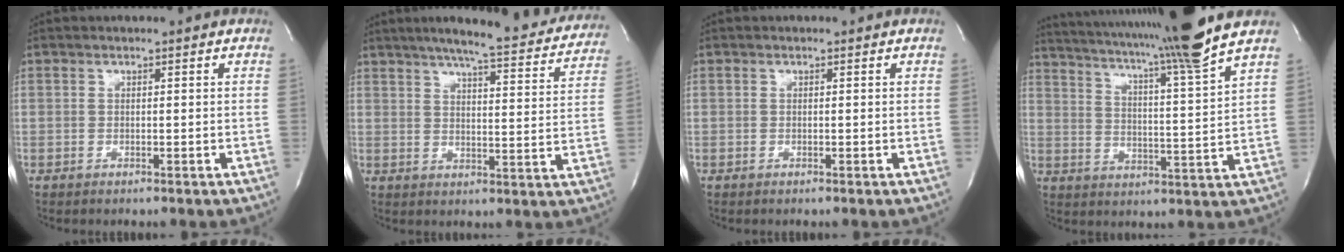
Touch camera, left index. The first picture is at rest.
{"total": 20.9, "force": [18.4, 2.6, 9.6], "torque": [-0.136, -0.023, 0.221]}
{"total": 0.0}
{"total": 18.3, "force": [15.2, -2.0, 10.0], "torque": [-0.175, -0.035, 0.215]}